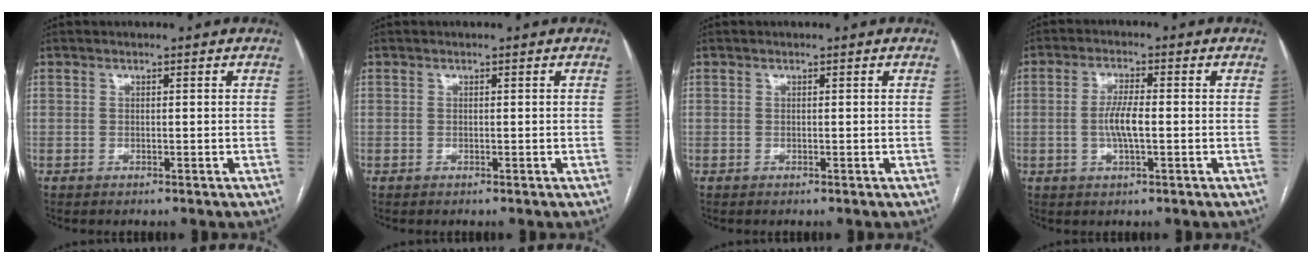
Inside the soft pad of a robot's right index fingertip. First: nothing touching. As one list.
[{"total": 0.0}, {"total": 0.0}, {"total": 4.8, "force": [-0.6, 0.8, 4.7], "torque": [-0.099, 0.000, -0.012]}]